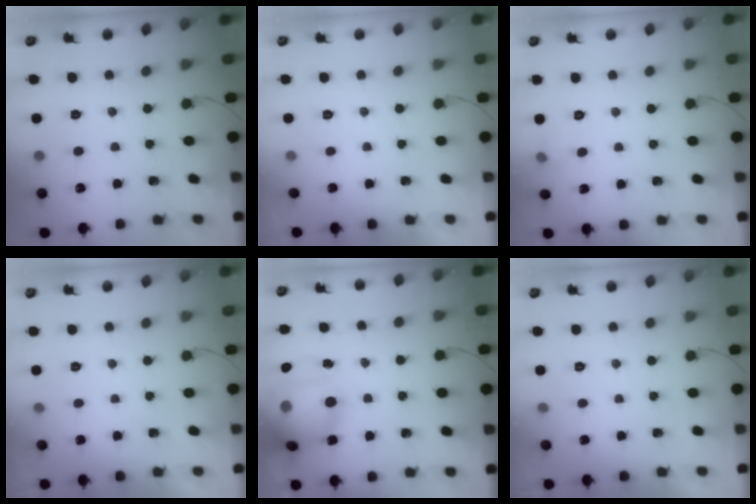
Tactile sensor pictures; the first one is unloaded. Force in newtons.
{"total": 0.0}
{"total": 3.4, "press": 3.2, "slide": 1.3}
{"total": 0.0}
{"total": 19.5, "press": 19.1, "slide": 3.8}
{"total": 0.0}